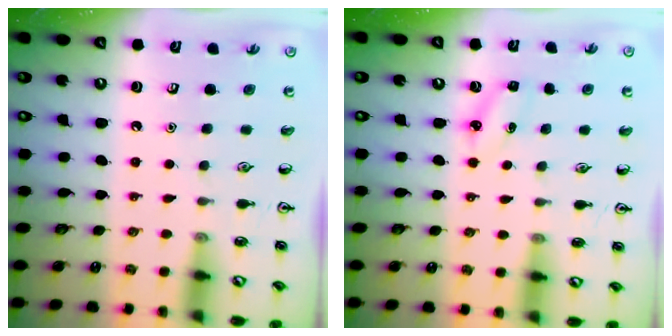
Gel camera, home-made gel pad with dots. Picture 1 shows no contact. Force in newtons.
{"total": 4.2, "press": 4.0, "slide": 1.2}